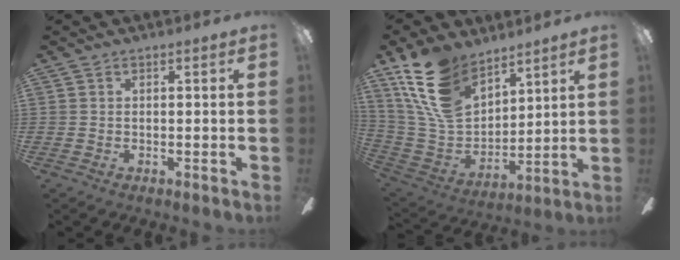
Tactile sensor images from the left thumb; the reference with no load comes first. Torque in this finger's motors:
{"motor_torque": [0.49, 0.56, 1.50, -1.27, 0.47]}